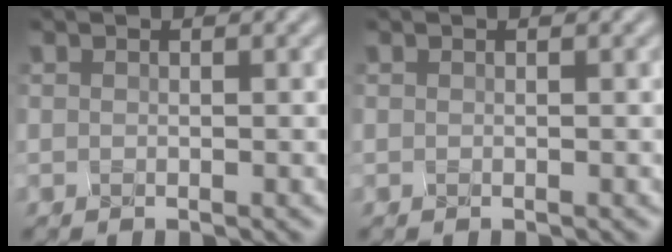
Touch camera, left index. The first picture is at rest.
{"total": 0.0}